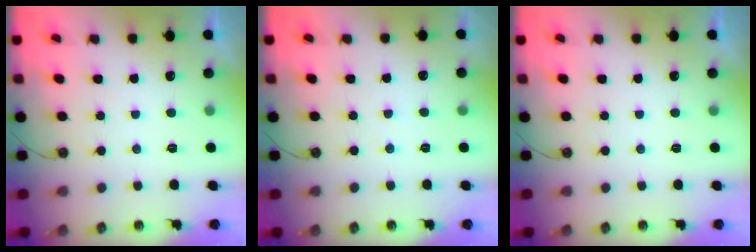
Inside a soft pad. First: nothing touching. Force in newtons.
{"total": 2.4, "press": 2.4, "slide": 0.4}
{"total": 0.0}